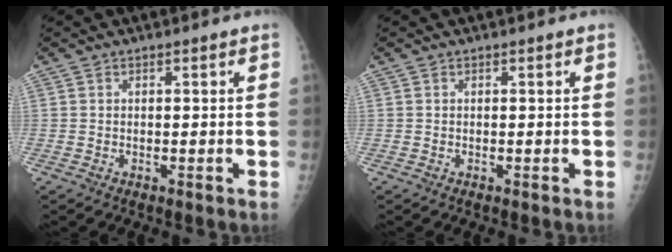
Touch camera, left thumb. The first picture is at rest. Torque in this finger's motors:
{"motor_torque": [-0.03, 0.03, -0.08, -0.09, 0.00]}